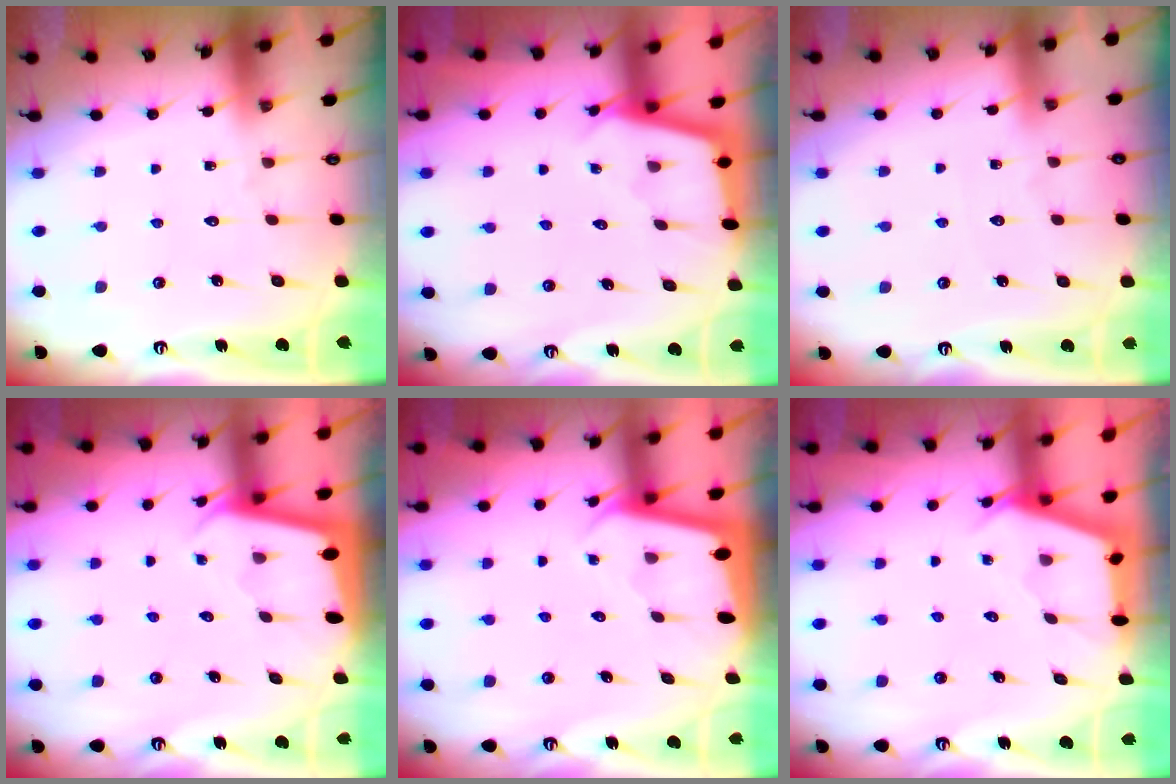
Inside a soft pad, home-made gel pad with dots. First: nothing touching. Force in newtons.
{"total": 2.5, "press": 2.5, "slide": 0.2}
{"total": 2.0, "press": 2.0, "slide": 0.3}
{"total": 2.1, "press": 2.1, "slide": 0.1}
{"total": 2.0, "press": 2.0, "slide": 0.0}
{"total": 2.7, "press": 2.6, "slide": 0.3}